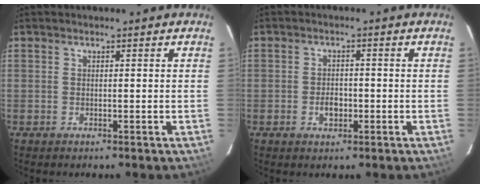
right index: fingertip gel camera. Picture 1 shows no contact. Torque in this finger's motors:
{"motor_torque": [0.58, 0.18, 0.18, 0.01]}